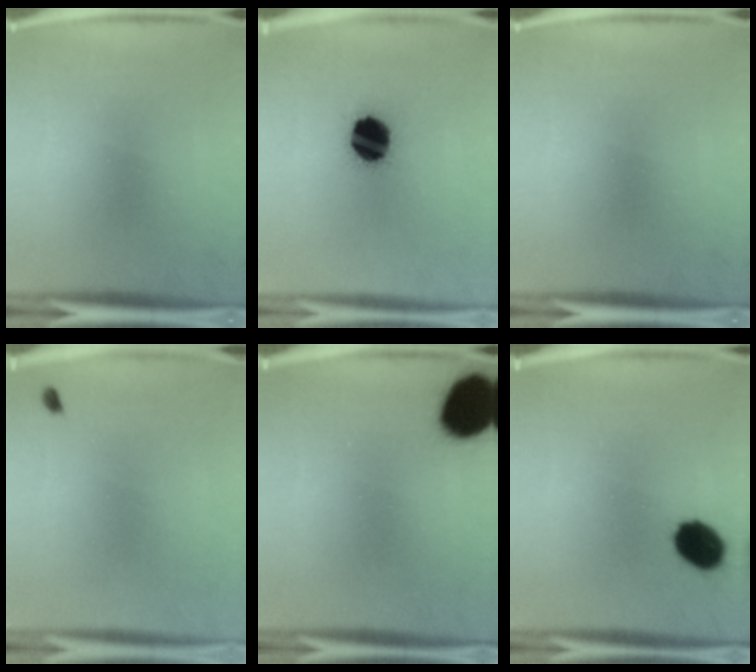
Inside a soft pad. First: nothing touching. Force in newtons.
{"total": 15.3}
{"total": 0.0}
{"total": 0.8}
{"total": 15.0}
{"total": 9.2}